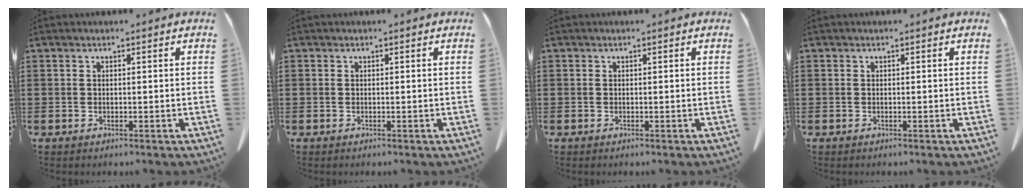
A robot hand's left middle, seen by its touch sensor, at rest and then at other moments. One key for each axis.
{"total": 0.0}
{"total": 0.0}
{"total": 0.0}